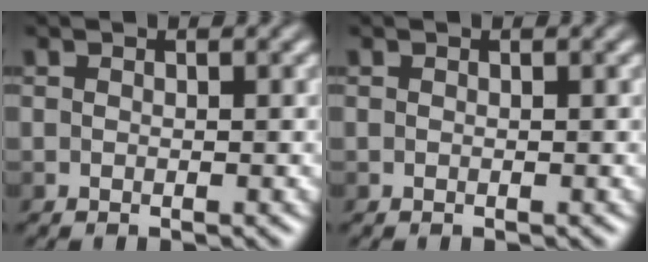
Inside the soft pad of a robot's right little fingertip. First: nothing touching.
{"total": 0.0}